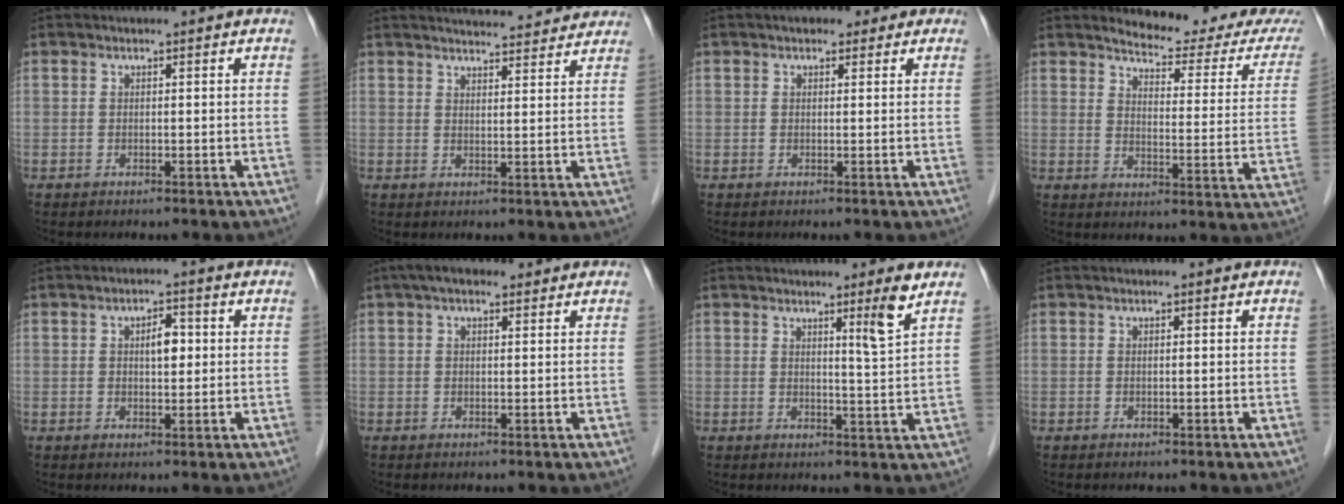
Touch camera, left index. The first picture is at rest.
{"total": 11.4, "force": [10.9, 1.8, 2.8], "torque": [-0.028, 0.009, 0.129]}
{"total": 3.8, "force": [2.6, 2.2, 1.7], "torque": [-0.012, 0.020, 0.032]}
{"total": 15.2, "force": [14.5, 1.4, 4.4], "torque": [-0.047, -0.067, 0.159]}
{"total": 3.2, "force": [0.5, 1.4, 2.8], "torque": [-0.043, 0.007, 0.008]}
{"total": 4.1, "force": [2.7, 2.0, 2.4], "torque": [-0.047, 0.029, 0.043]}
{"total": 4.0, "force": [2.6, -1.0, 2.9], "torque": [-0.044, -0.012, 0.046]}
{"total": 0.0}